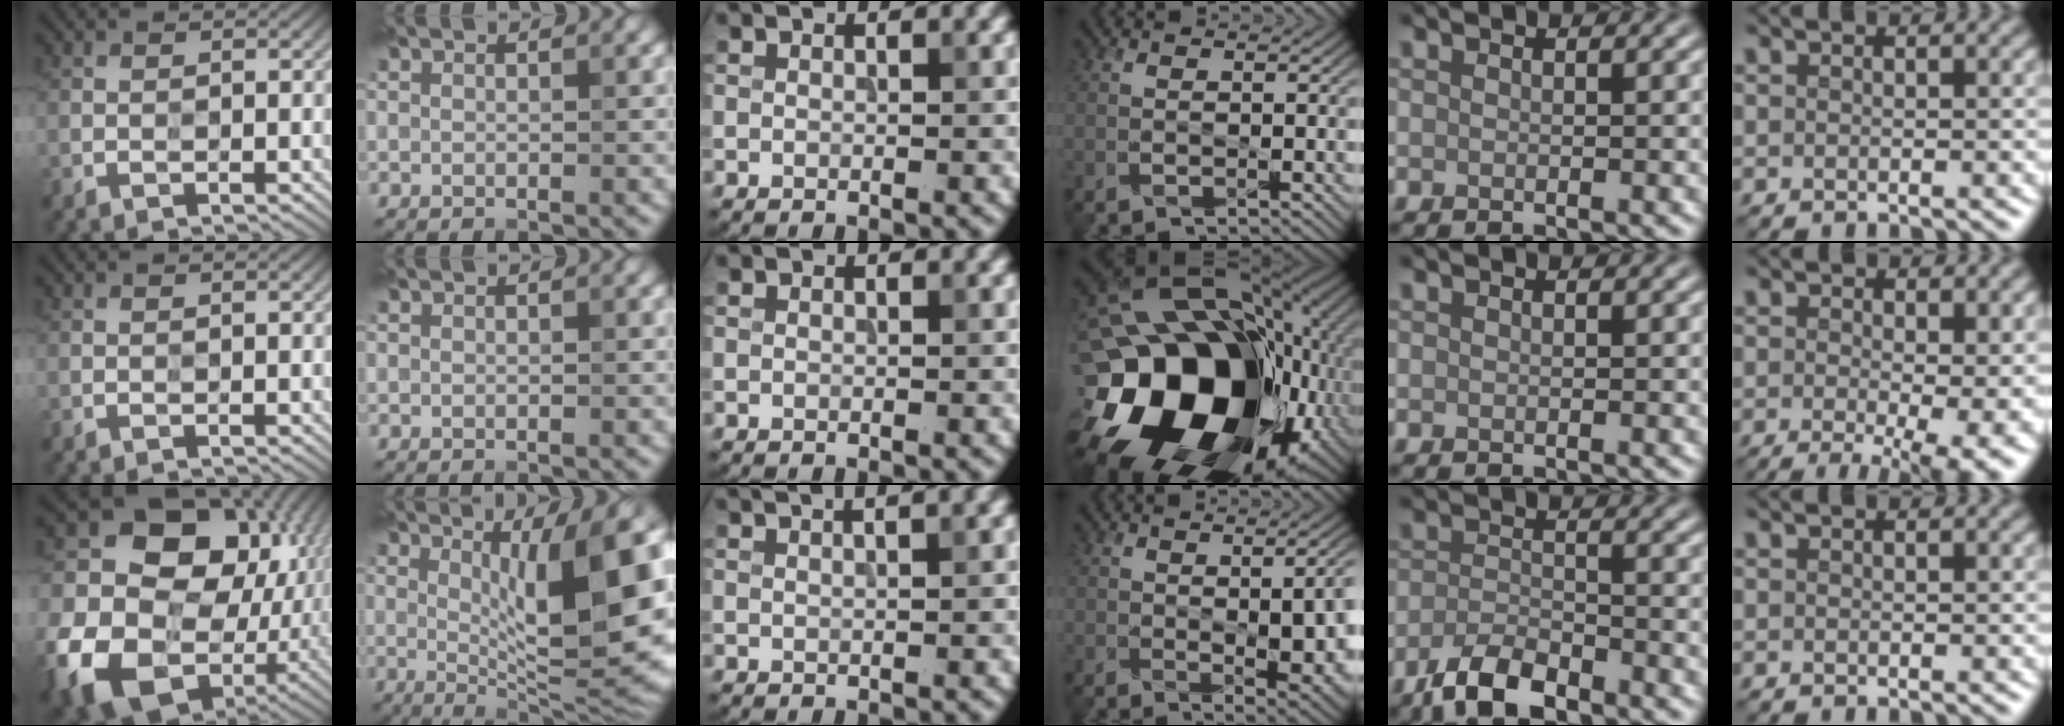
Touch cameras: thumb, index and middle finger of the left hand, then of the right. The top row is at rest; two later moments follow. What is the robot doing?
{"motion": "wipe", "object": "bowl"}